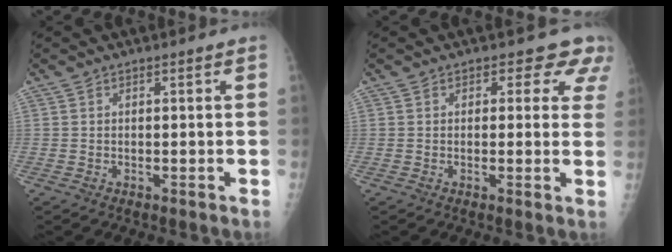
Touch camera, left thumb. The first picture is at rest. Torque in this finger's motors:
{"motor_torque": [-0.14, 0.20, -0.12, -0.04, 0.05]}